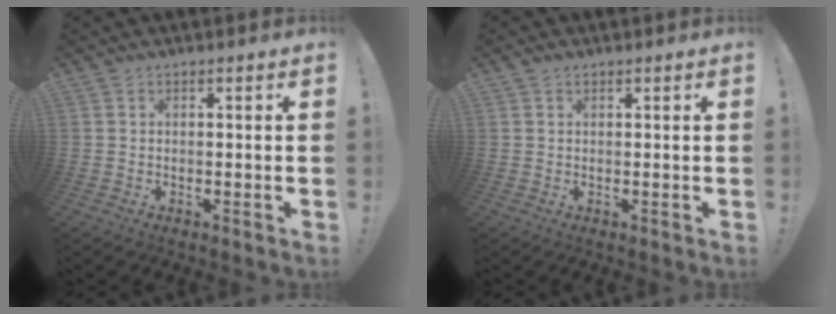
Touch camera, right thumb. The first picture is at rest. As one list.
[{"total": 0.6, "force": [0.4, 0.4, 0.3], "torque": [-0.004, 0.000, 0.007]}]